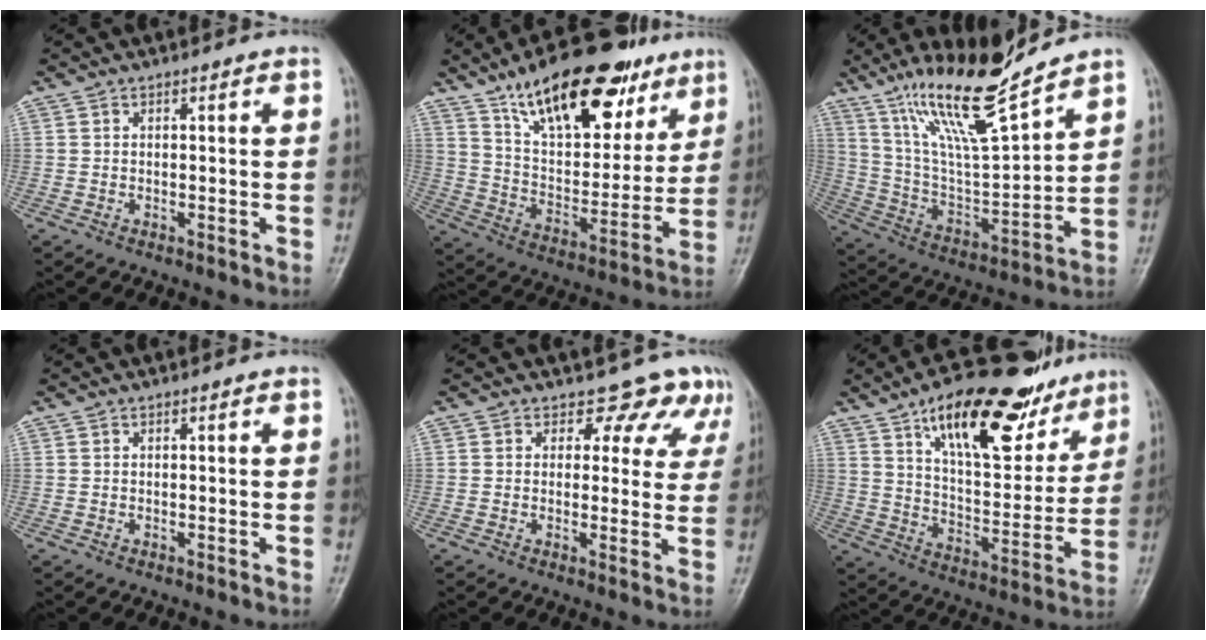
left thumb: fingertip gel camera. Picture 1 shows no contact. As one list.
[{"total": 24.0, "force": [14.6, 10.9, 15.7], "torque": [-0.203, -0.046, 0.245]}, {"total": 17.1, "force": [13.3, 2.3, 10.6], "torque": [-0.177, -0.074, 0.256]}, {"total": 0.0}, {"total": 7.7, "force": [6.0, 4.7, 1.3], "torque": [0.033, -0.026, 0.048]}, {"total": 23.5, "force": [15.0, 9.3, 15.5], "torque": [-0.198, -0.057, 0.249]}]